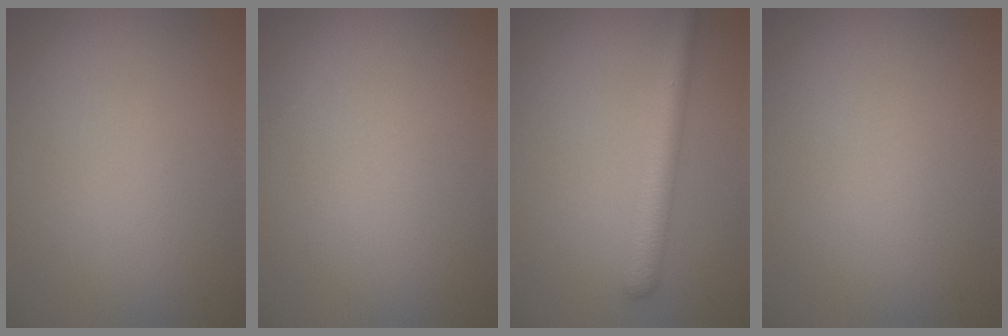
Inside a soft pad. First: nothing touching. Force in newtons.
{"total": 0.0}
{"total": 3.4, "press": 3.4, "slide": 0.1}
{"total": 0.0}